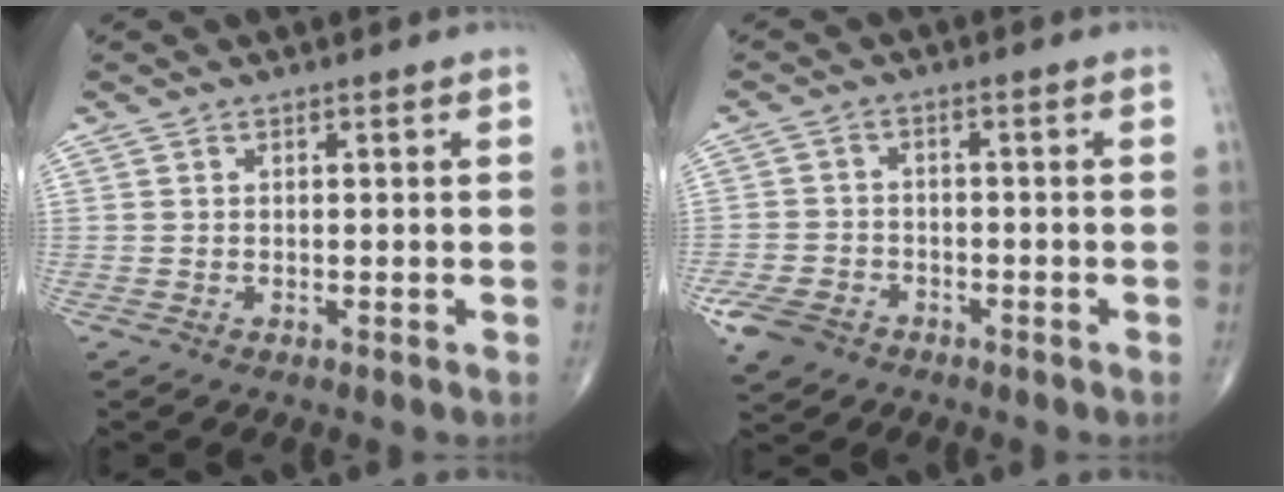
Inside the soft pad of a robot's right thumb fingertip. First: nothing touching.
{"total": 6.5, "force": [-3.8, 4.6, 2.4], "torque": [-0.051, 0.013, -0.068]}